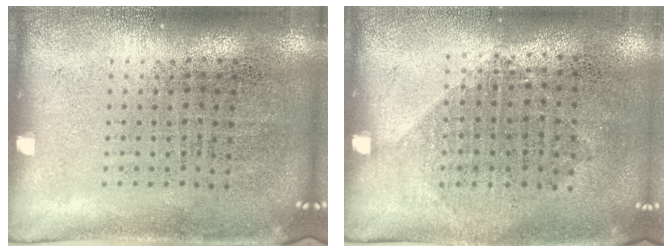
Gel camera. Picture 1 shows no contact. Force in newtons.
{"total": 1.0, "press": 0.9, "slide": 0.5}